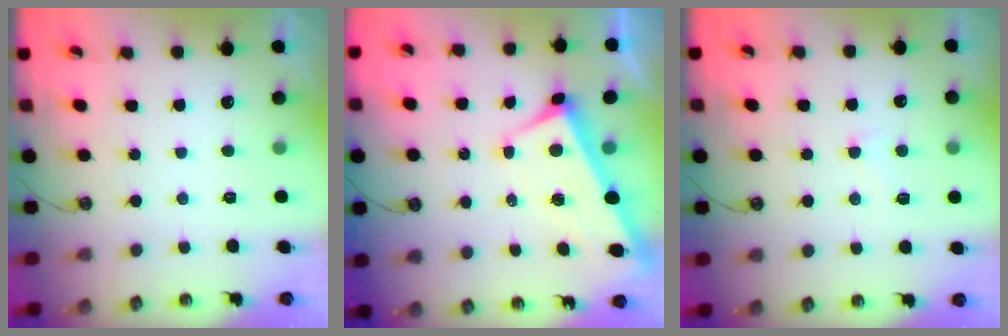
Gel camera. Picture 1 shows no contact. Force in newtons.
{"total": 2.5, "press": 2.4, "slide": 0.9}
{"total": 0.8, "press": 0.4, "slide": 0.6}